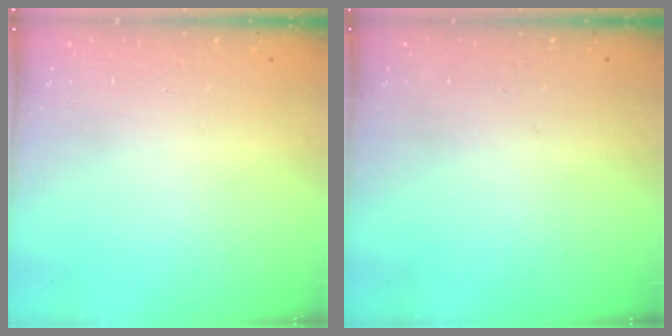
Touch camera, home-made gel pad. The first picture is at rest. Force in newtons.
{"total": 0.0}